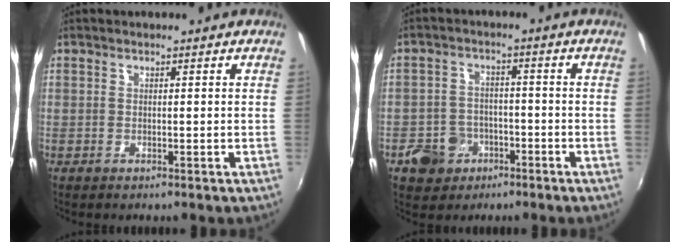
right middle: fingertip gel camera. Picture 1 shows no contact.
{"total": 7.7, "force": [-3.8, 6.4, 2.1], "torque": [-0.063, 0.015, -0.054]}